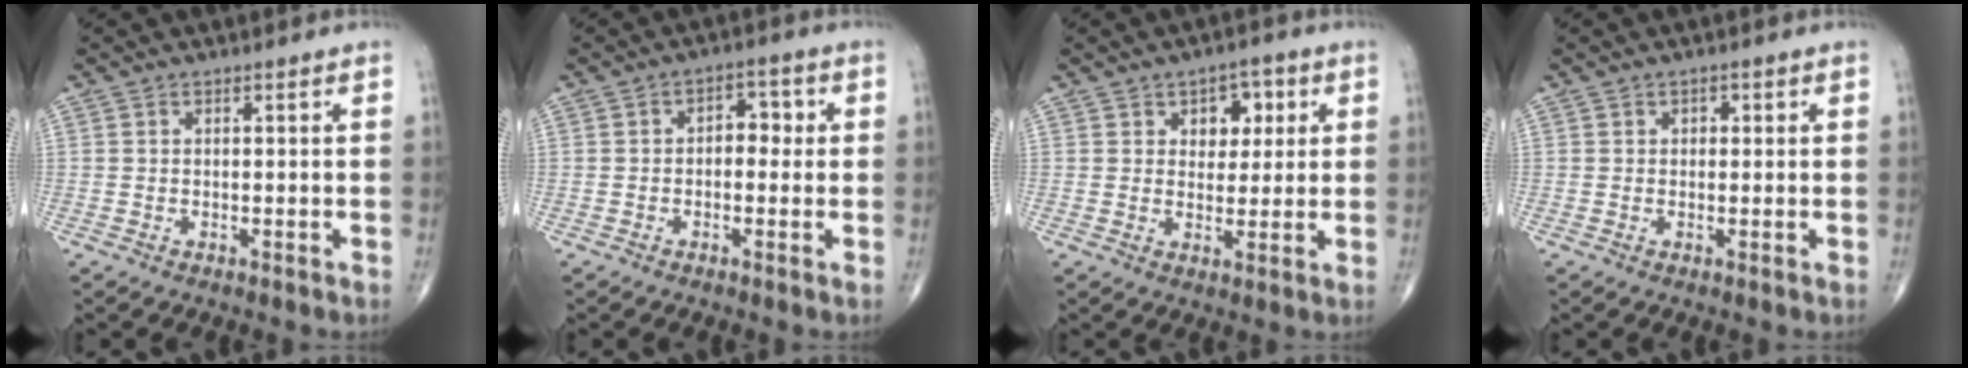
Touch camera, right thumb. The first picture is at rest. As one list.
[{"total": 4.3, "force": [0.2, 2.9, 3.2], "torque": [-0.020, 0.016, -0.007]}, {"total": 6.1, "force": [2.2, 4.2, 3.9], "torque": [-0.016, -0.007, 0.027]}, {"total": 1.3, "force": [0.4, 1.0, 0.7], "torque": [0.000, 0.001, 0.002]}]